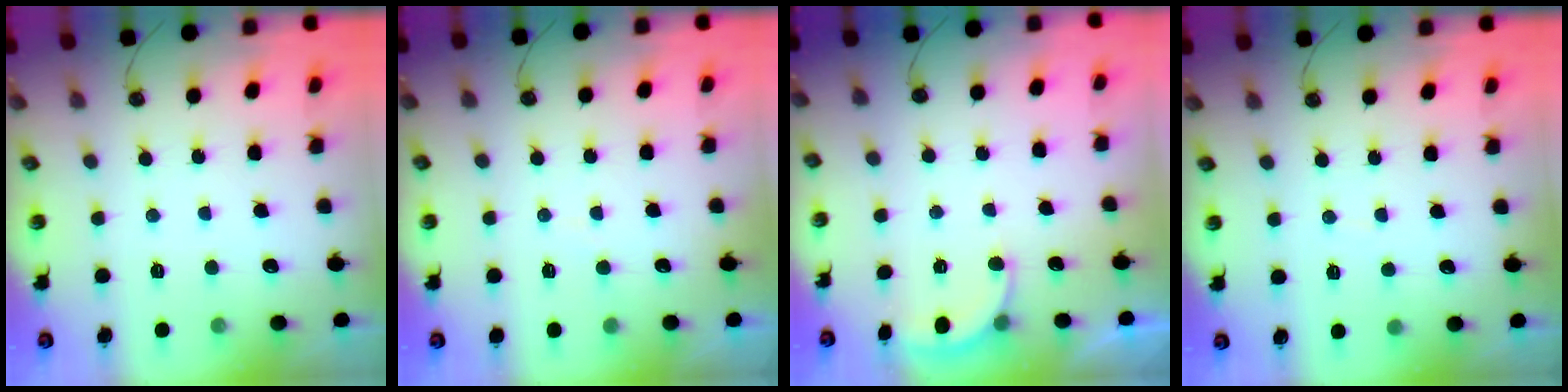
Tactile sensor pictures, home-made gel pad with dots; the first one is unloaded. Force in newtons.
{"total": 2.7, "press": 2.6, "slide": 0.3}
{"total": 3.0, "press": 2.9, "slide": 0.7}
{"total": 2.6, "press": 2.6, "slide": 0.3}